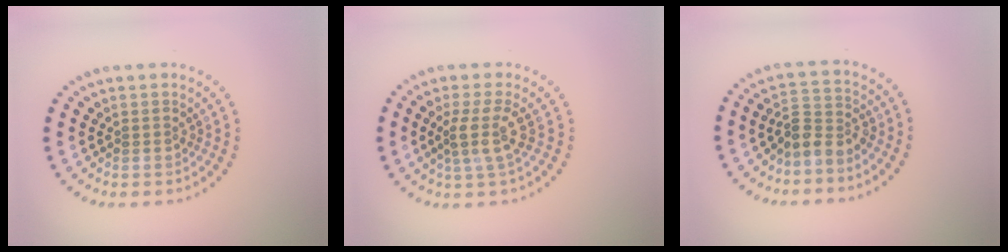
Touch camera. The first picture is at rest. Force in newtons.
{"total": 2.8, "press": 2.2, "slide": 1.8}
{"total": 3.1, "press": 2.7, "slide": 1.5}